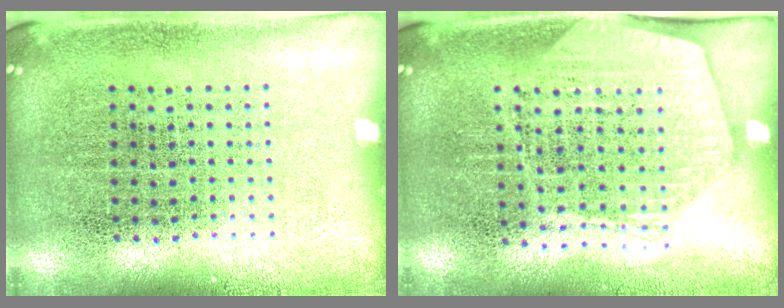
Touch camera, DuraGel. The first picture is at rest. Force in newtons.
{"total": 1.6, "press": 1.4, "slide": 0.7}